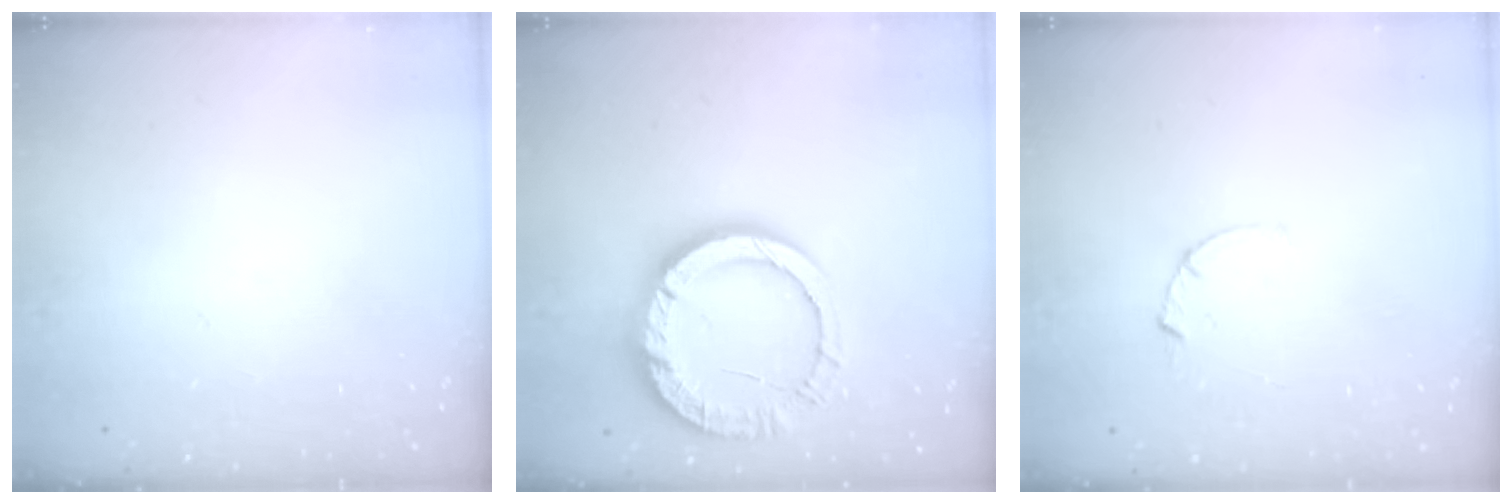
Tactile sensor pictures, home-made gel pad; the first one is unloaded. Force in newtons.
{"total": 15.6, "press": 15.5, "slide": 1.4}
{"total": 2.5, "press": 2.5, "slide": 0.3}